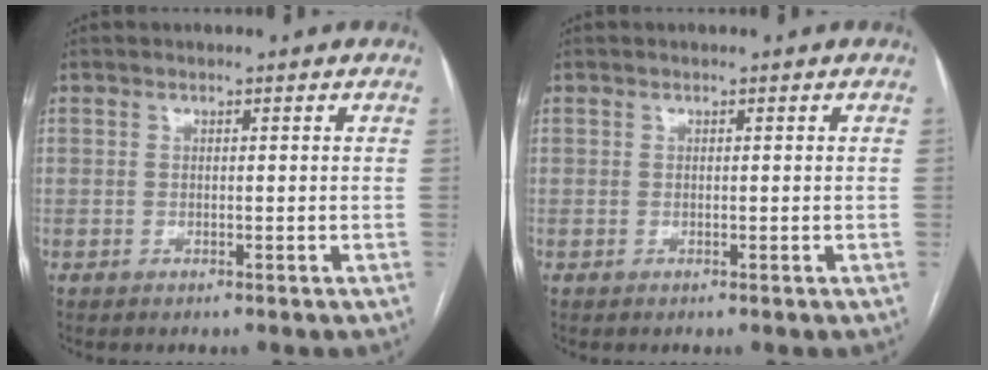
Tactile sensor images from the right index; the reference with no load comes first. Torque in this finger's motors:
{"motor_torque": [0.02, 0.04, 0.00, 0.00]}